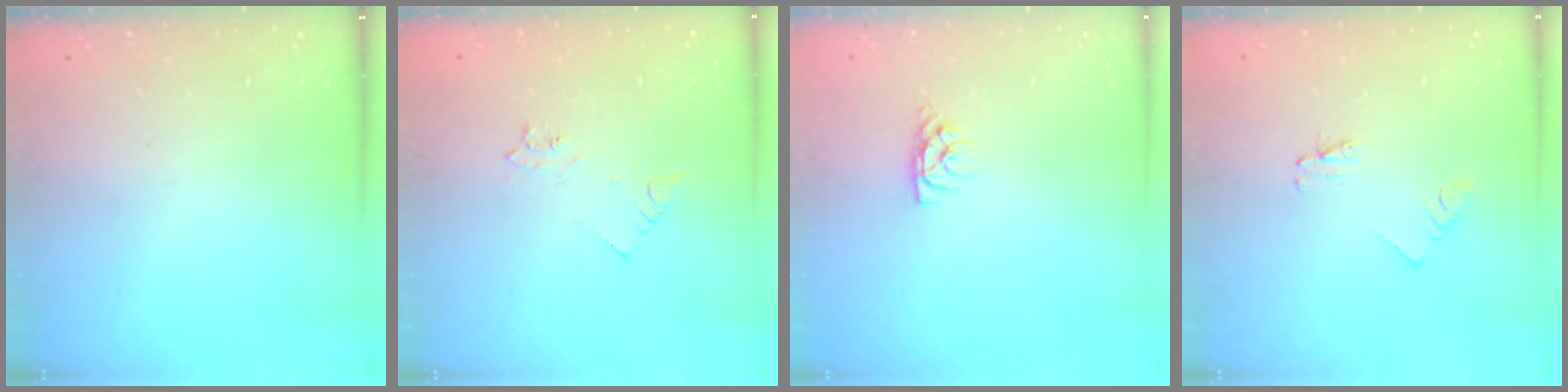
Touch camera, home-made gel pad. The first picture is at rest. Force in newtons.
{"total": 3.3, "press": 3.2, "slide": 0.5}
{"total": 4.6, "press": 4.6, "slide": 0.5}
{"total": 1.6, "press": 1.6, "slide": 0.2}